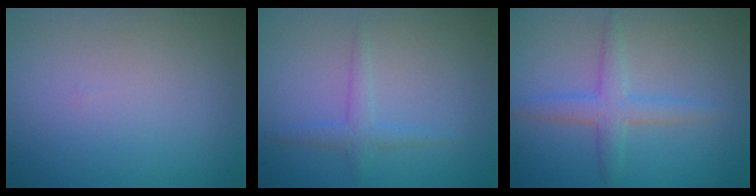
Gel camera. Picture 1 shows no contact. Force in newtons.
{"total": 1.7, "press": 1.7, "slide": 0.0}
{"total": 2.9, "press": 2.9, "slide": 0.1}